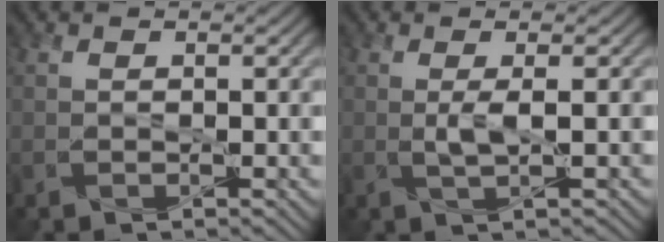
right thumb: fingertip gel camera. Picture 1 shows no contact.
{"total": 2.0, "force": [0.2, 0.3, 2.0], "torque": [-0.042, 0.004, 0.002]}